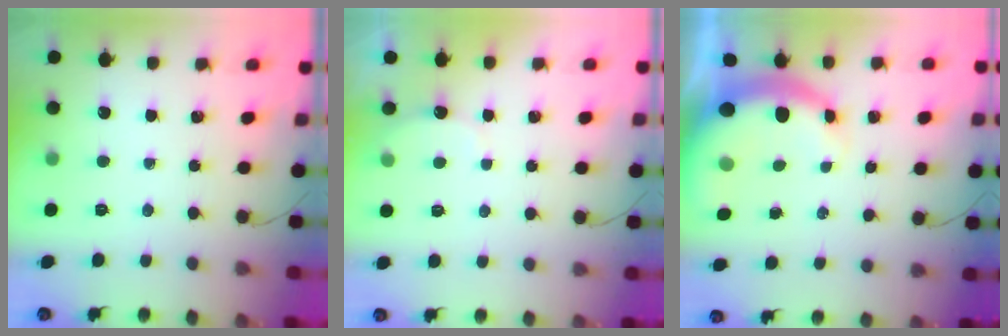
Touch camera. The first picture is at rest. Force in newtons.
{"total": 3.5, "press": 3.4, "slide": 0.9}
{"total": 6.9, "press": 6.7, "slide": 1.6}